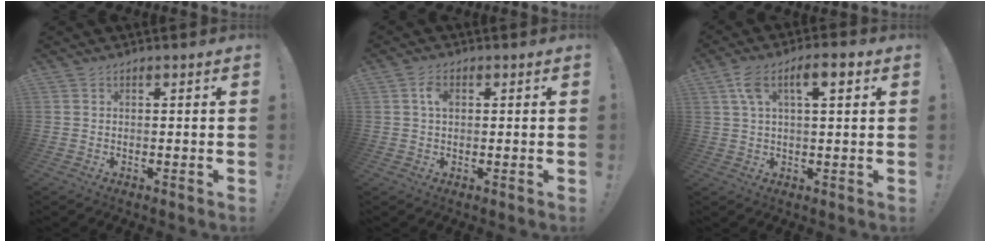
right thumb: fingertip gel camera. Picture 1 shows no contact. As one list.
[{"total": 3.6, "force": [0.8, 2.3, 2.7], "torque": [-0.040, 0.002, 0.009]}, {"total": 8.5, "force": [3.3, 3.1, 7.2], "torque": [-0.110, -0.001, 0.052]}]